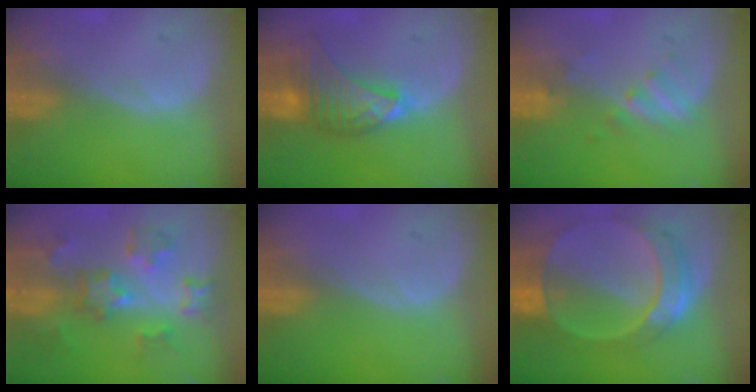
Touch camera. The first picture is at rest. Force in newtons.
{"total": 7.2, "press": 7.2, "slide": 0.3}
{"total": 2.7, "press": 2.7, "slide": 0.5}
{"total": 7.2, "press": 7.2, "slide": 0.5}
{"total": 0.0}
{"total": 9.4, "press": 8.3, "slide": 4.5}